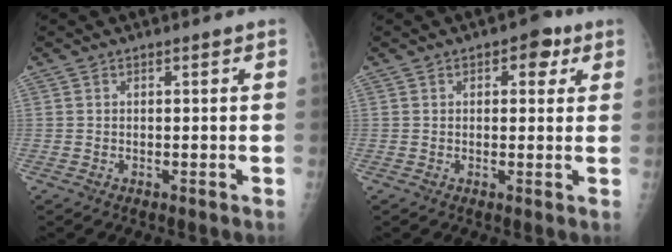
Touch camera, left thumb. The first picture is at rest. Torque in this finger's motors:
{"motor_torque": [0.06, 0.27, -0.15, -0.03, 0.03]}